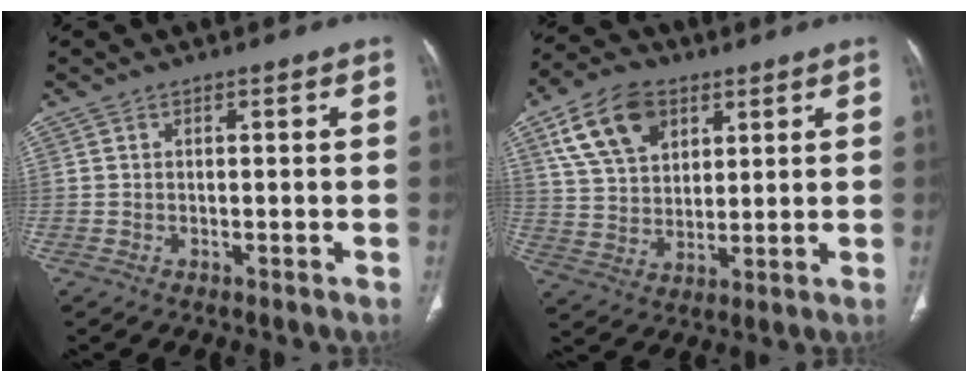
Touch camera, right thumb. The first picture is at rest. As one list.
[{"total": 13.8, "force": [6.4, 9.1, 8.2], "torque": [-0.131, -0.012, 0.122]}]